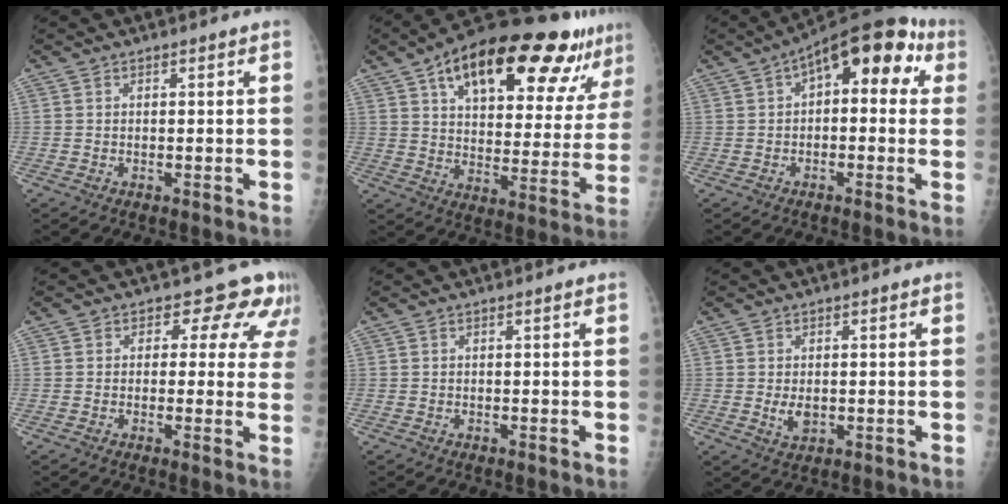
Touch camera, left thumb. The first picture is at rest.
{"total": 27.8, "force": [16.3, 10.8, 19.7], "torque": [-0.263, -0.015, 0.245]}
{"total": 14.6, "force": [4.2, 7.4, 11.8], "torque": [-0.121, 0.039, 0.048]}
{"total": 7.6, "force": [5.3, 4.9, 2.2], "torque": [0.023, -0.017, 0.037]}
{"total": 0.0}
{"total": 3.2, "force": [-0.2, 2.2, 2.4], "torque": [-0.034, -0.006, 0.003]}